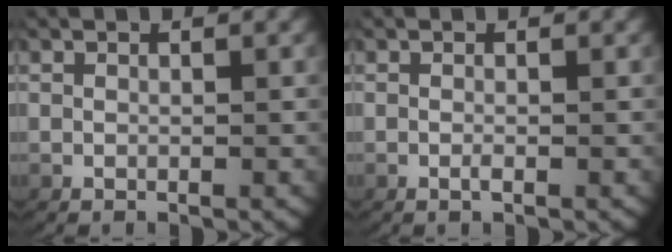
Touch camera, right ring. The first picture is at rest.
{"total": 0.7, "force": [-0.4, 0.2, 0.5], "torque": [-0.010, 0.000, -0.008]}